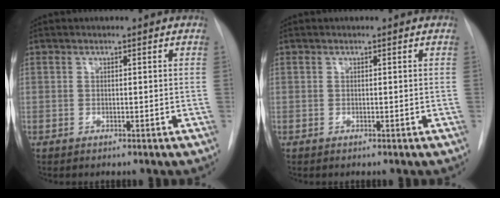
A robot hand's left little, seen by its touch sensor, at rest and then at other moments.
{"total": 0.0}